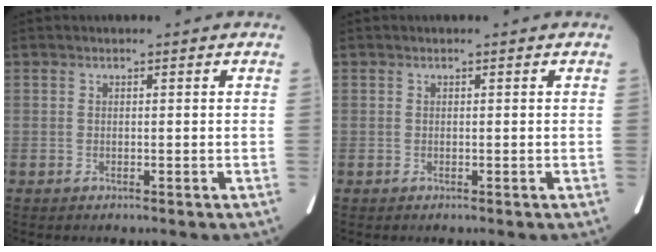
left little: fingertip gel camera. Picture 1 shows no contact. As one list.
[{"total": 0.0}]